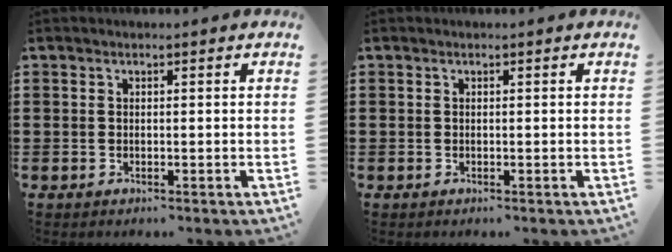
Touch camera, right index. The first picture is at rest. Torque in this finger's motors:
{"motor_torque": [0.00, 0.00, 0.00, 0.00]}